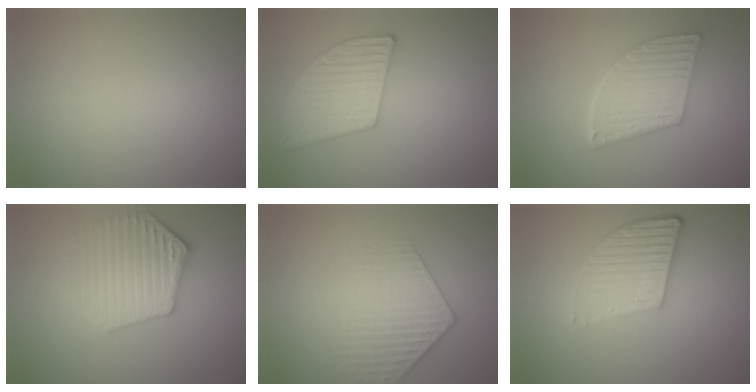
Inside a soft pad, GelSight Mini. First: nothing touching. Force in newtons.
{"total": 4.8, "press": 4.3, "slide": 2.1}
{"total": 5.4, "press": 4.2, "slide": 3.3}
{"total": 4.2, "press": 3.9, "slide": 1.6}
{"total": 3.1, "press": 3.0, "slide": 1.0}
{"total": 5.5, "press": 4.0, "slide": 3.8}